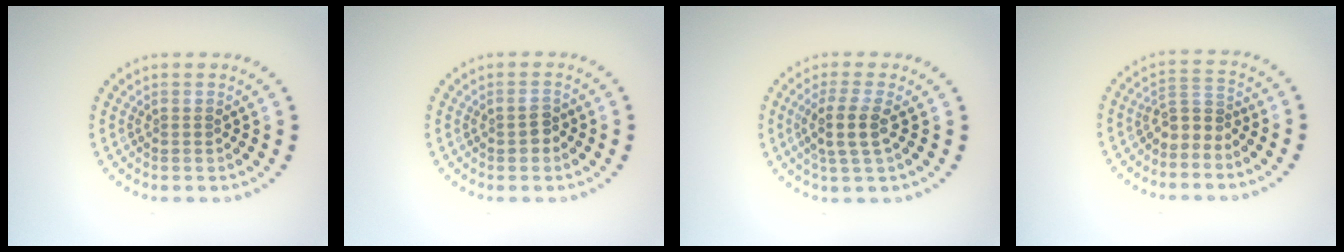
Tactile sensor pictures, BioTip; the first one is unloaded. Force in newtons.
{"total": 1.2, "press": 1.2, "slide": 0.2}
{"total": 2.8, "press": 2.3, "slide": 1.6}
{"total": 2.3, "press": 1.8, "slide": 1.4}